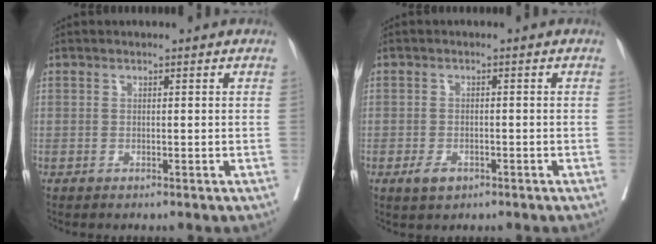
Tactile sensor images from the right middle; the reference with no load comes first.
{"total": 2.6, "force": [-1.4, 1.4, 1.6], "torque": [-0.032, -0.001, -0.018]}